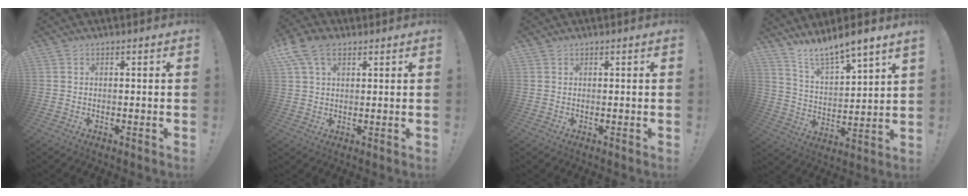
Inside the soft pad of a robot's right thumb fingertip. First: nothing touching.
{"total": 8.8, "force": [4.3, 5.4, 5.4], "torque": [-0.094, 0.000, 0.086]}
{"total": 0.7, "force": [0.5, 0.4, 0.0], "torque": [0.007, -0.003, 0.009]}
{"total": 8.1, "force": [7.9, 0.1, 1.9], "torque": [-0.042, -0.081, 0.136]}